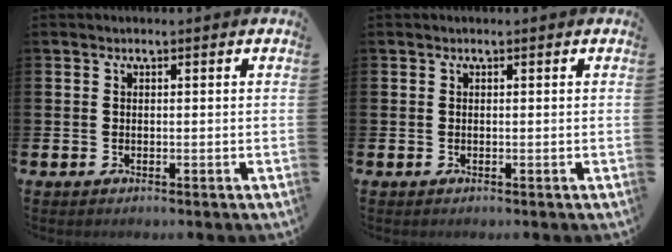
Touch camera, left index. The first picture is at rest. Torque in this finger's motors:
{"motor_torque": [0.05, 0.07, 0.00, -0.01]}